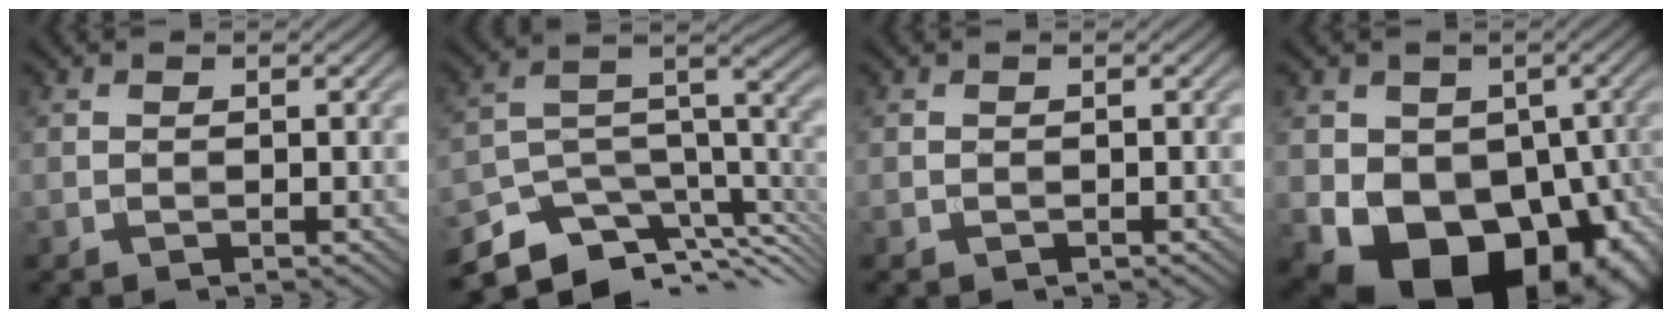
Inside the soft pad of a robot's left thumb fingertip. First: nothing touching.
{"total": 11.5, "force": [-8.1, 5.2, 6.3], "torque": [-0.138, -0.015, -0.126]}
{"total": 0.0}
{"total": 16.0, "force": [-5.1, 11.4, 10.0], "torque": [-0.157, -0.039, -0.079]}